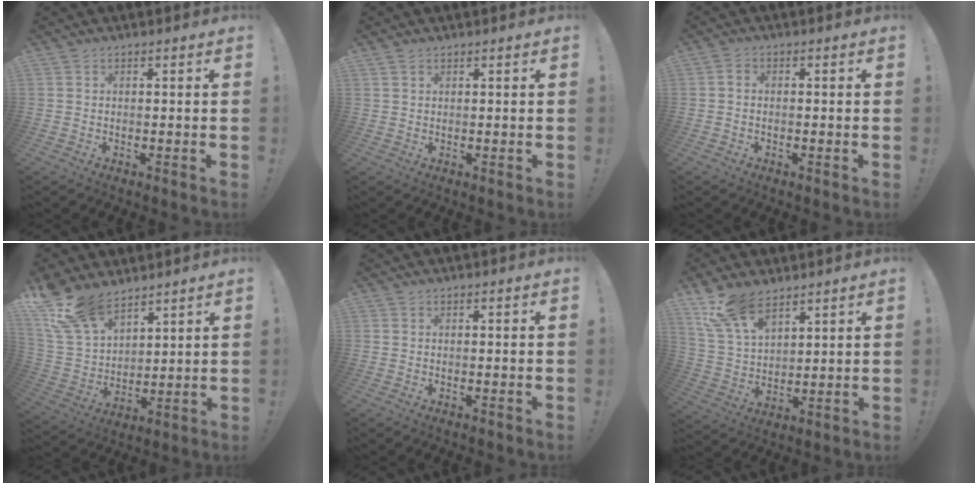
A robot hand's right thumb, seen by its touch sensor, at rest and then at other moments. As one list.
[{"total": 1.5, "force": [1.3, 0.8, 0.4], "torque": [-0.002, -0.005, 0.024]}, {"total": 1.3, "force": [-0.6, 0.8, 0.8], "torque": [-0.016, 0.006, -0.010]}, {"total": 15.5, "force": [11.5, 8.0, 6.8], "torque": [-0.140, -0.072, 0.222]}, {"total": 0.0}, {"total": 13.7, "force": [9.8, 6.5, 7.1], "torque": [-0.141, -0.050, 0.188]}]